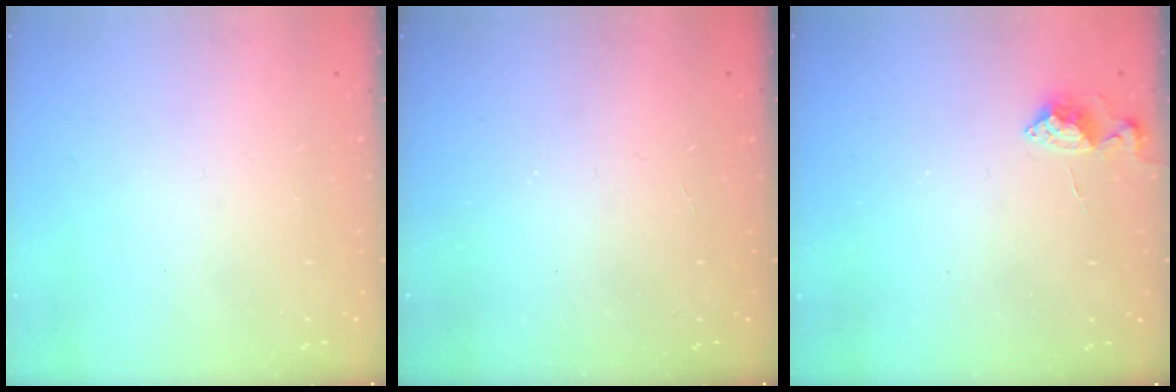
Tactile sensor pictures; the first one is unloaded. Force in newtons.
{"total": 2.1, "press": 2.1, "slide": 0.4}
{"total": 4.7, "press": 4.7, "slide": 0.7}